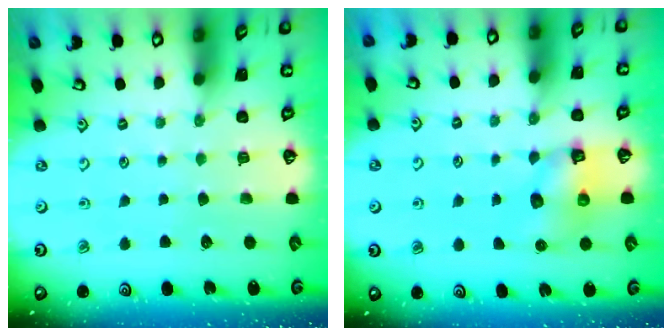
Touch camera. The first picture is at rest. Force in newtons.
{"total": 8.3, "press": 8.3, "slide": 0.5}